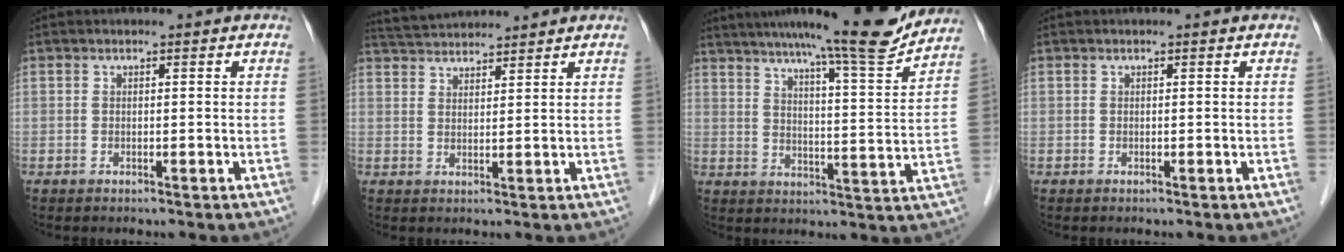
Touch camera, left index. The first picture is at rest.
{"total": 6.3, "force": [6.2, 0.3, 1.3], "torque": [-0.032, 0.036, 0.108]}
{"total": 16.0, "force": [14.3, -0.1, 7.3], "torque": [-0.107, -0.021, 0.193]}
{"total": 0.0}